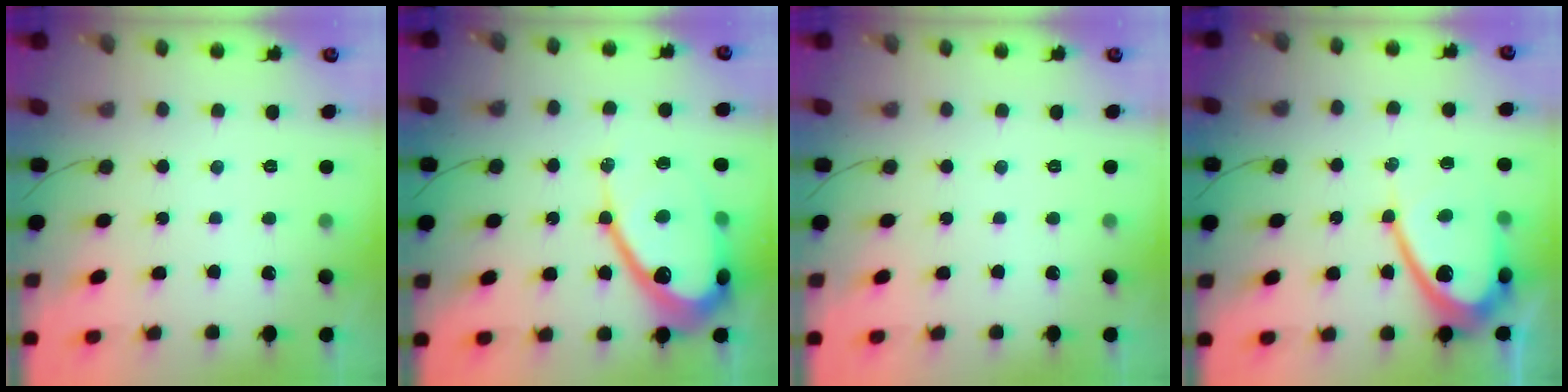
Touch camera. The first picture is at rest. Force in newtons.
{"total": 15.8, "press": 15.7, "slide": 1.4}
{"total": 0.0}
{"total": 12.5, "press": 12.4, "slide": 1.1}